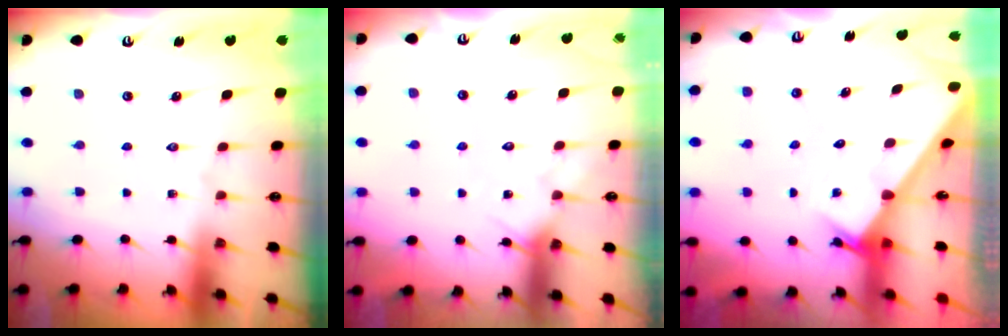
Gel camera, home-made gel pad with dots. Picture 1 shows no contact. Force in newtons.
{"total": 4.9, "press": 4.9, "slide": 0.5}
{"total": 1.5, "press": 1.5, "slide": 0.1}